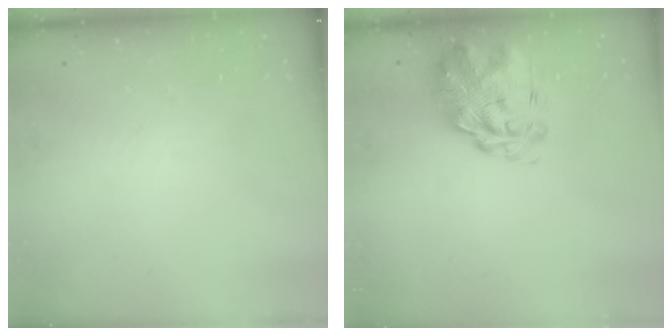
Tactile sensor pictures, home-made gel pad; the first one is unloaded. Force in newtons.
{"total": 3.3, "press": 2.9, "slide": 1.5}